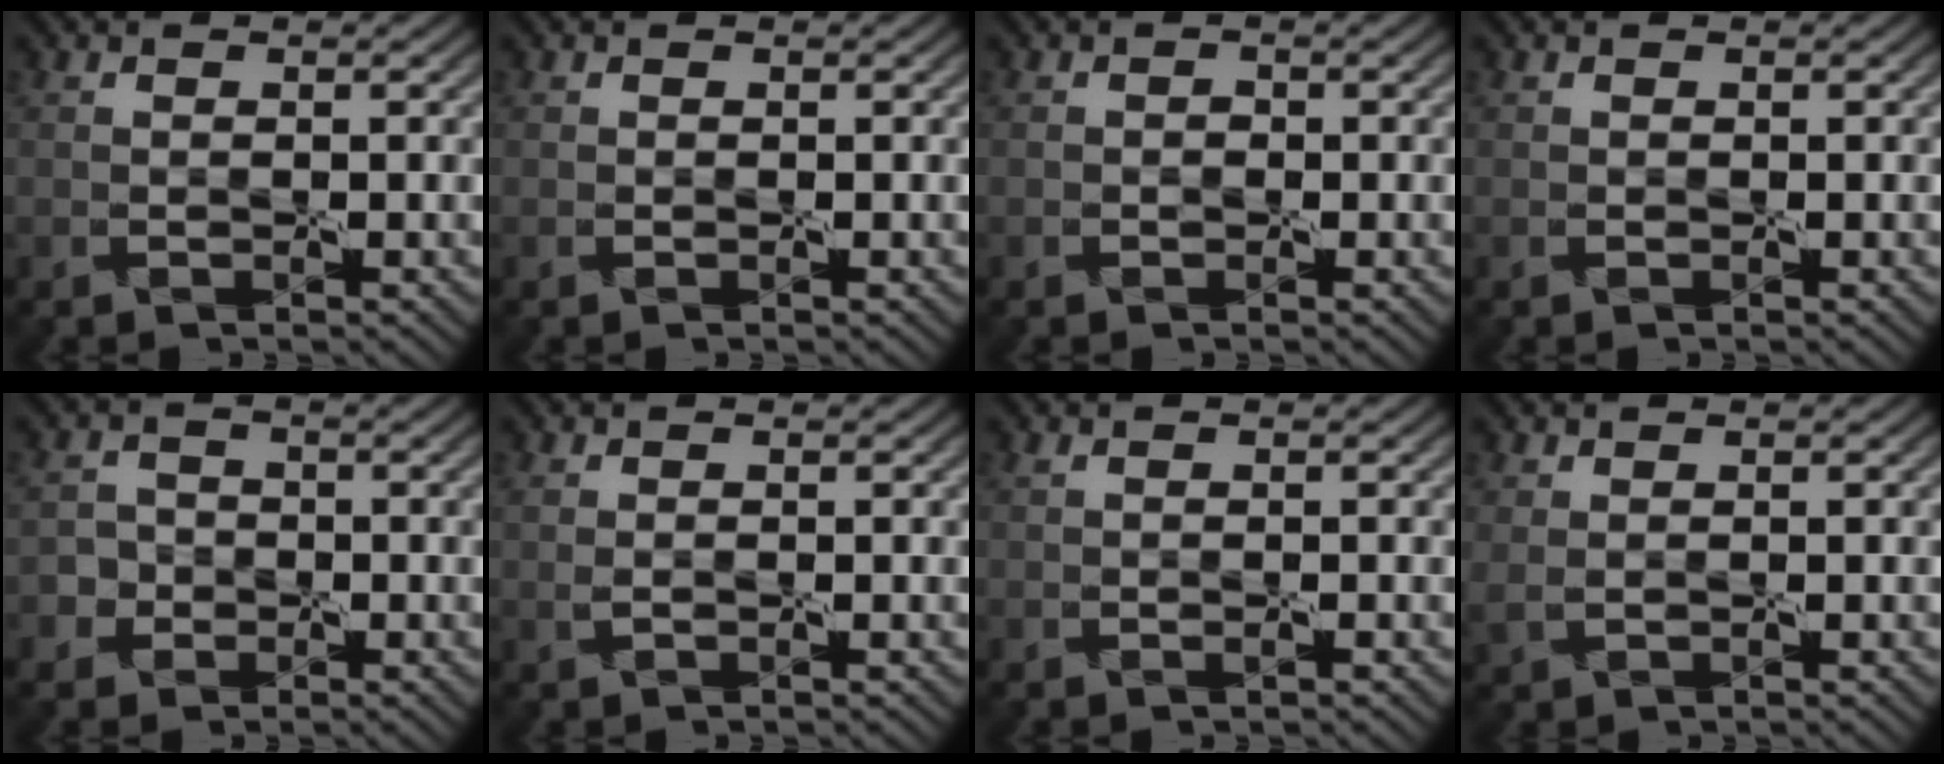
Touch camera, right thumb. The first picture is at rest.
{"total": 0.0}
{"total": 0.8, "force": [-0.4, 0.7, 0.2], "torque": [0.005, -0.003, -0.009]}
{"total": 0.0}
{"total": 2.3, "force": [-0.9, 1.9, -0.8], "torque": [0.036, 0.000, -0.029]}
{"total": 0.6, "force": [0.4, -0.4, 0.0], "torque": [-0.004, 0.006, 0.010]}
{"total": 0.0}
{"total": 1.5, "force": [0.7, 0.5, 1.3], "torque": [-0.029, 0.005, 0.015]}